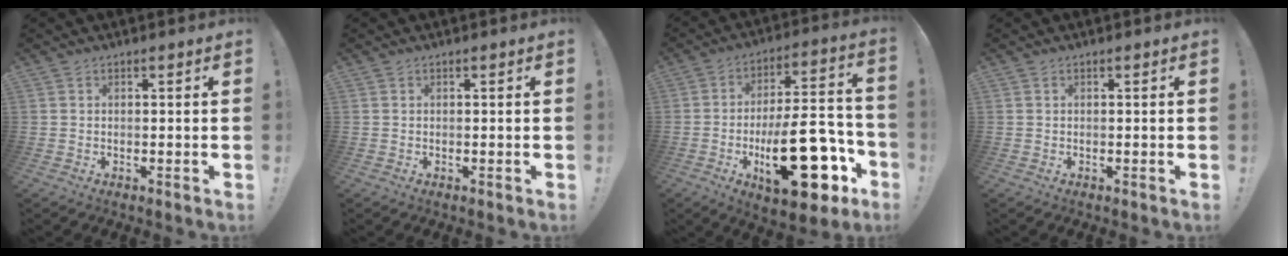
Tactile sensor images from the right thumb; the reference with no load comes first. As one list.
[{"total": 0.0}, {"total": 26.7, "force": [-8.8, 10.8, 22.8], "torque": [-0.359, 0.055, -0.129]}, {"total": 0.0}]